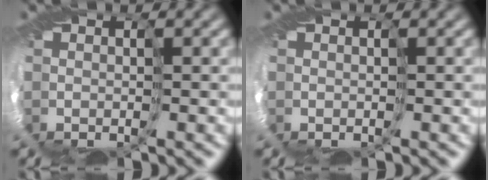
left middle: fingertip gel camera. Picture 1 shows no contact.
{"total": 0.0}